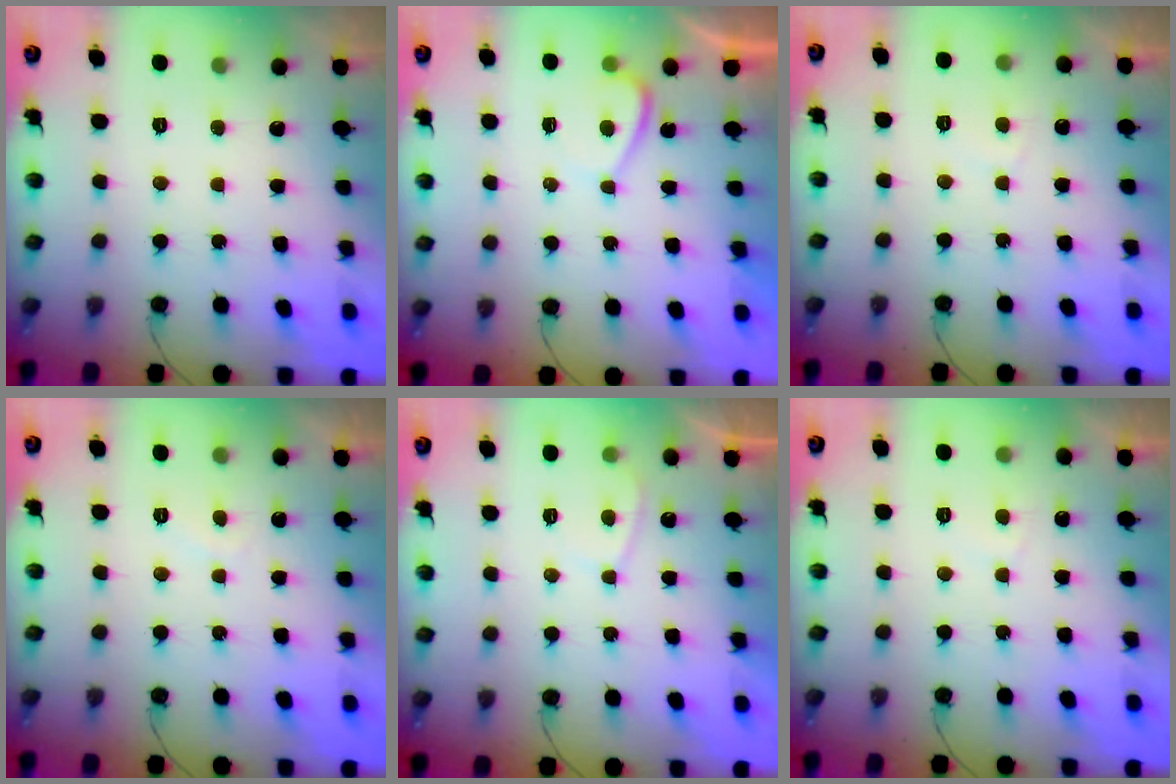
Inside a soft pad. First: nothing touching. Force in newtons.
{"total": 2.1, "press": 2.0, "slide": 0.7}
{"total": 0.8, "press": 0.6, "slide": 0.5}
{"total": 1.3, "press": 1.1, "slide": 0.5}
{"total": 2.2, "press": 2.2, "slide": 0.5}
{"total": 0.8, "press": 0.6, "slide": 0.5}